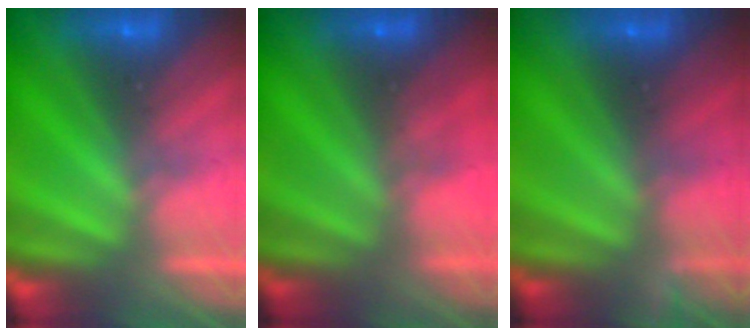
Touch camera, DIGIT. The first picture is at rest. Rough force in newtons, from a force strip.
{"total": 2.1}
{"total": 4.5}